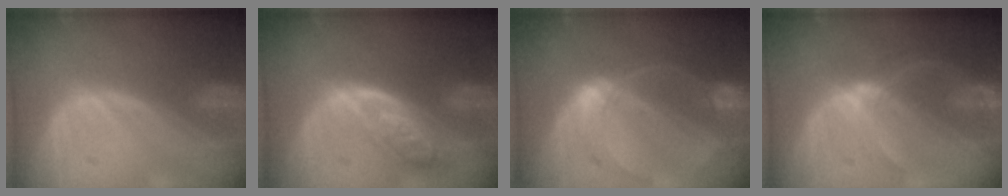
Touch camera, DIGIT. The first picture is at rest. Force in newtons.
{"total": 6.4, "press": 5.8, "slide": 2.8}
{"total": 7.3, "press": 6.5, "slide": 3.4}
{"total": 6.2, "press": 5.7, "slide": 2.4}